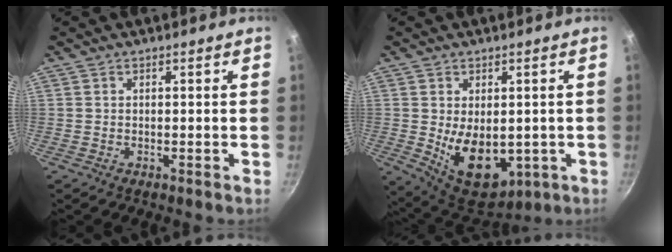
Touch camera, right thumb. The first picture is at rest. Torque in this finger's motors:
{"motor_torque": [-0.33, 1.02, 0.54, 0.72, 0.36]}